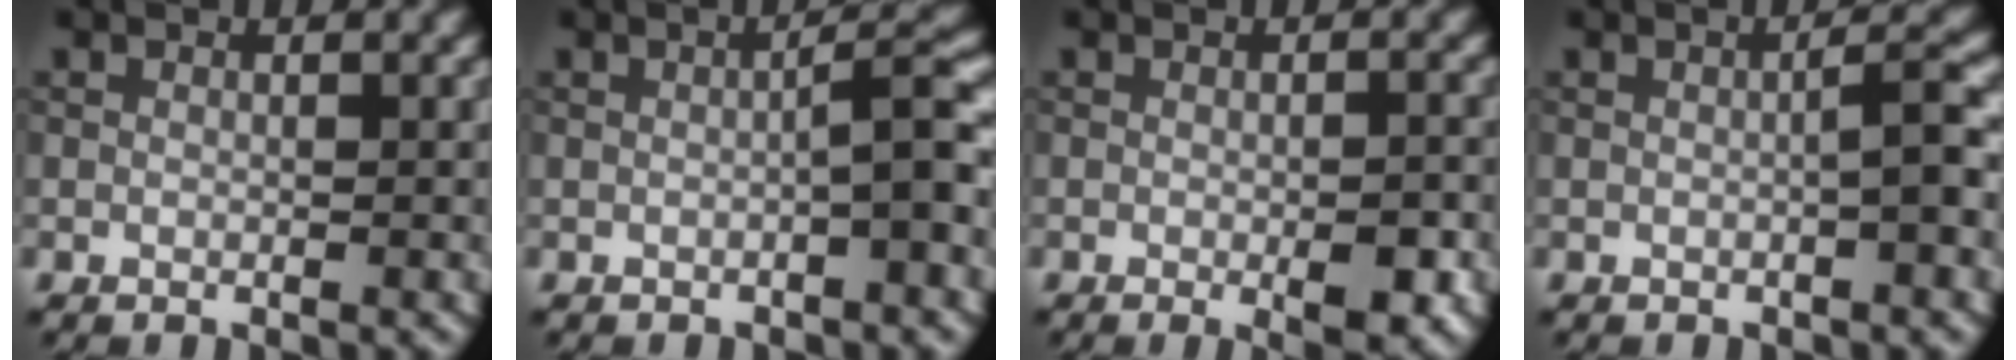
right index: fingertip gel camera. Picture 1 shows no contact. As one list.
[{"total": 2.9, "force": [-0.7, 0.2, 2.9], "torque": [-0.043, 0.018, -0.014]}, {"total": 3.4, "force": [-1.0, 0.8, 3.1], "torque": [-0.048, -0.005, -0.011]}, {"total": 2.4, "force": [-0.4, 0.2, 2.3], "torque": [-0.035, 0.012, -0.011]}]